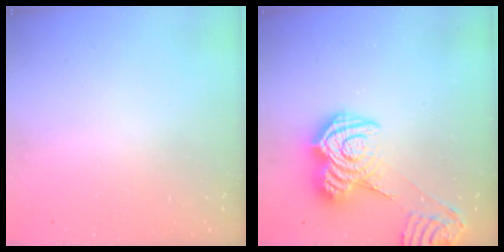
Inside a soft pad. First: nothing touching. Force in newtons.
{"total": 16.2, "press": 16.2, "slide": 1.1}